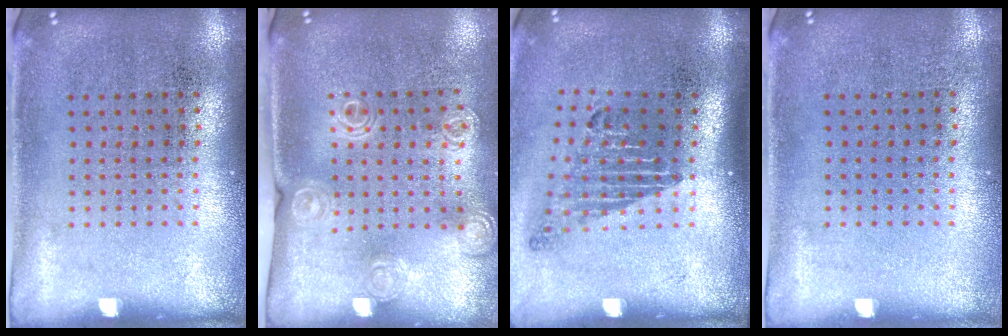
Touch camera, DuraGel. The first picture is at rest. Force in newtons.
{"total": 1.4, "press": 1.4, "slide": 0.4}
{"total": 1.8, "press": 1.2, "slide": 1.3}
{"total": 0.0}